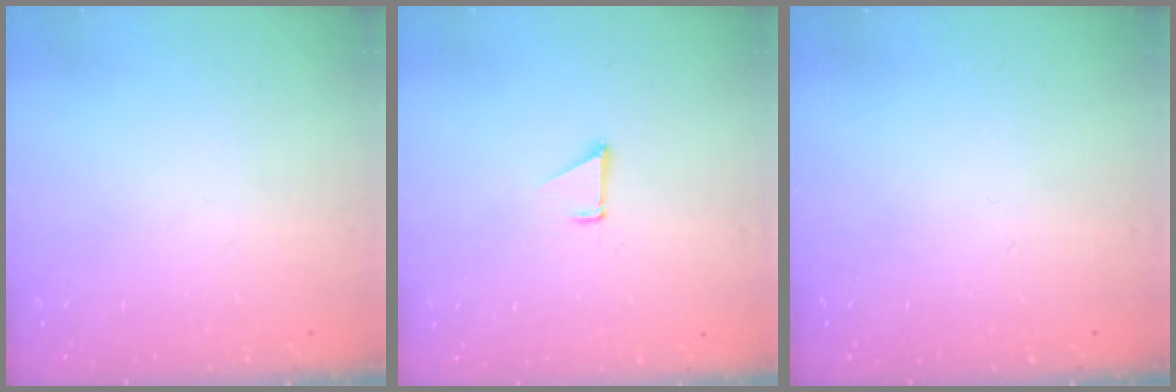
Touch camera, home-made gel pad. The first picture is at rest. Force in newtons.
{"total": 1.5, "press": 1.5, "slide": 0.1}
{"total": 0.0}